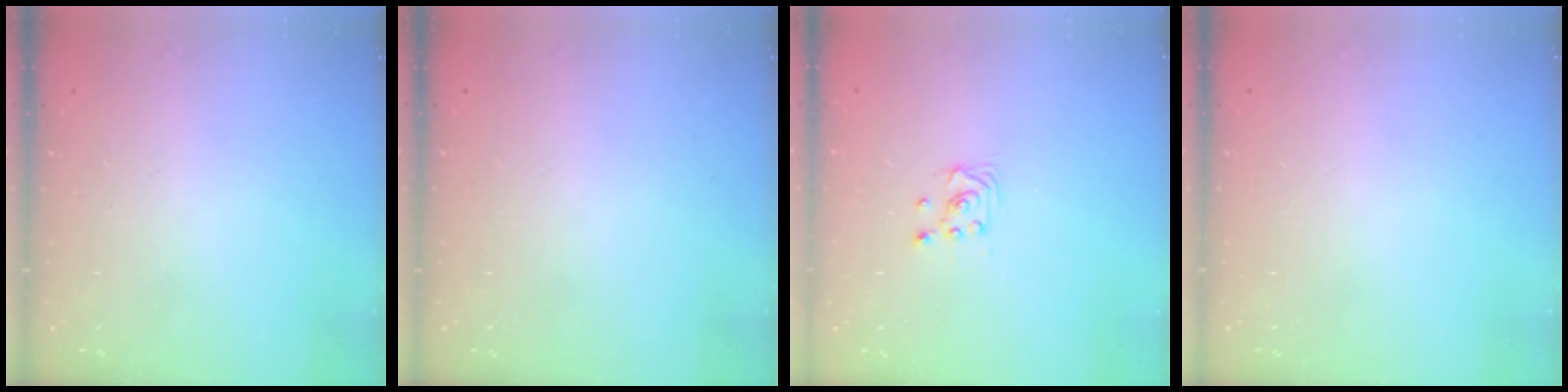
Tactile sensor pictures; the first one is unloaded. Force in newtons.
{"total": 0.0}
{"total": 2.6, "press": 2.6, "slide": 0.2}
{"total": 0.0}